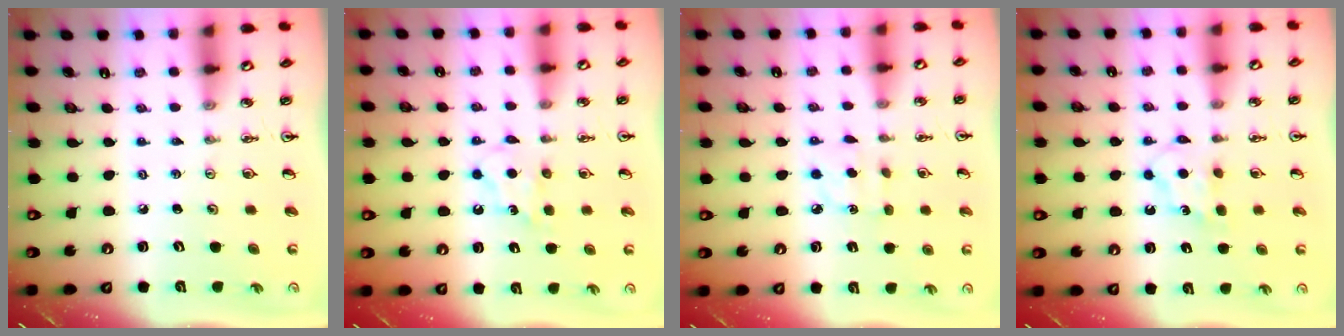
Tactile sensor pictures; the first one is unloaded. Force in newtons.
{"total": 6.6, "press": 6.5, "slide": 1.4}
{"total": 4.5, "press": 4.5, "slide": 0.5}
{"total": 4.8, "press": 4.8, "slide": 0.6}